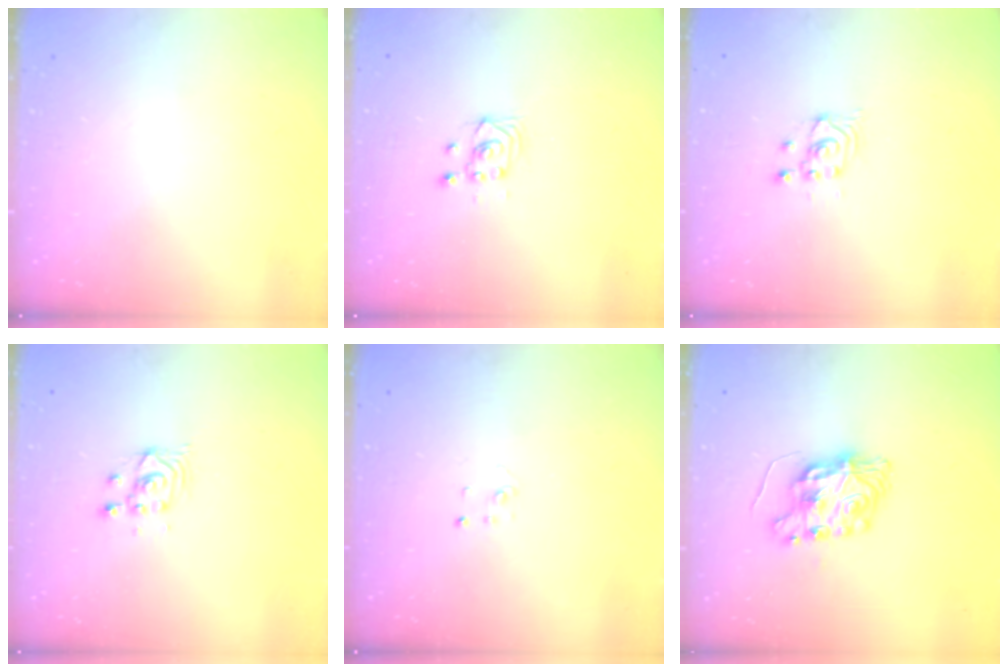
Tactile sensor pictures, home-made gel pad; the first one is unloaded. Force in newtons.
{"total": 4.2, "press": 3.9, "slide": 1.7}
{"total": 2.6, "press": 2.6, "slide": 0.1}
{"total": 2.9, "press": 2.9, "slide": 0.1}
{"total": 2.0, "press": 2.0, "slide": 0.1}
{"total": 8.3, "press": 8.2, "slide": 0.2}